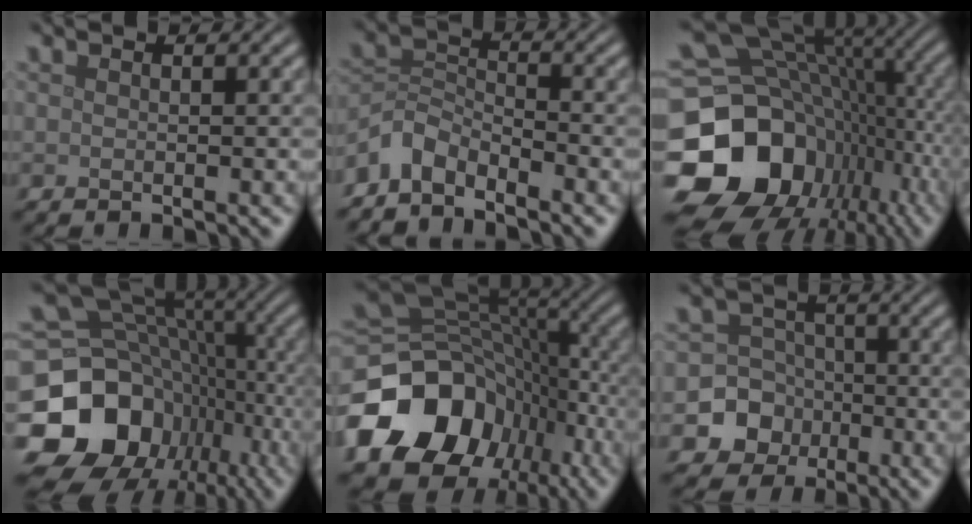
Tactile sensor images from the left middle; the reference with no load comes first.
{"total": 3.8, "force": [-3.3, 1.6, 1.1], "torque": [-0.021, 0.002, -0.081]}
{"total": 19.1, "force": [-4.6, 15.2, 10.5], "torque": [-0.218, -0.008, -0.061]}
{"total": 18.4, "force": [-5.6, 15.1, 8.8], "torque": [-0.189, 0.008, -0.094]}
{"total": 15.3, "force": [-6.0, 12.1, 7.3], "torque": [-0.156, -0.030, -0.093]}
{"total": 6.4, "force": [-2.4, 5.8, 0.9], "torque": [0.005, -0.003, -0.068]}